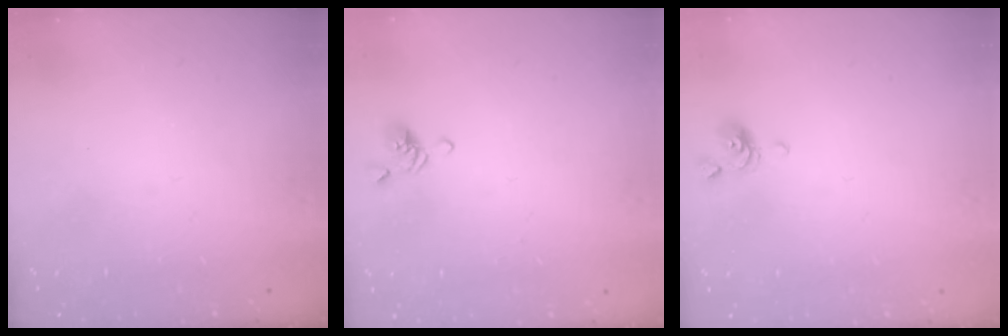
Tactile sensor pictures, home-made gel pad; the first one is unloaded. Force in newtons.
{"total": 2.6, "press": 2.5, "slide": 0.6}
{"total": 1.9, "press": 1.8, "slide": 0.6}